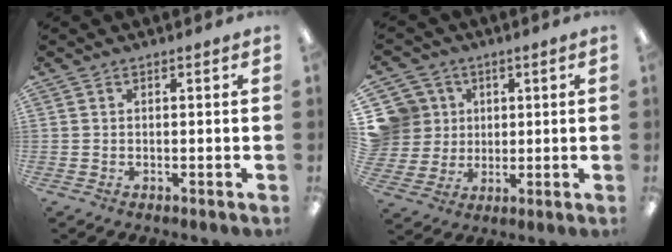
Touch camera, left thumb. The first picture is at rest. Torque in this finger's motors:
{"motor_torque": [-0.06, 0.06, -0.06, 0.04, 0.00]}